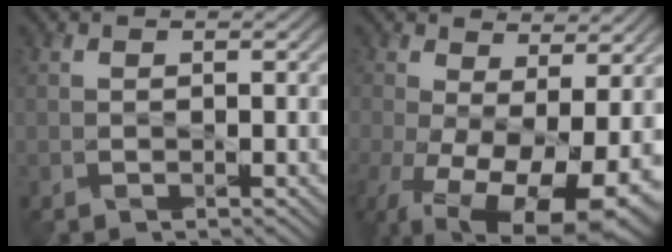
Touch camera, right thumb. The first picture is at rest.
{"total": 16.1, "force": [-4.6, 8.4, 13.0], "torque": [-0.250, -0.065, -0.030]}